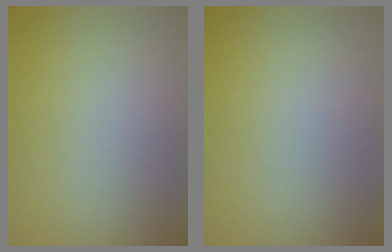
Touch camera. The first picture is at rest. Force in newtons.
{"total": 0.0}